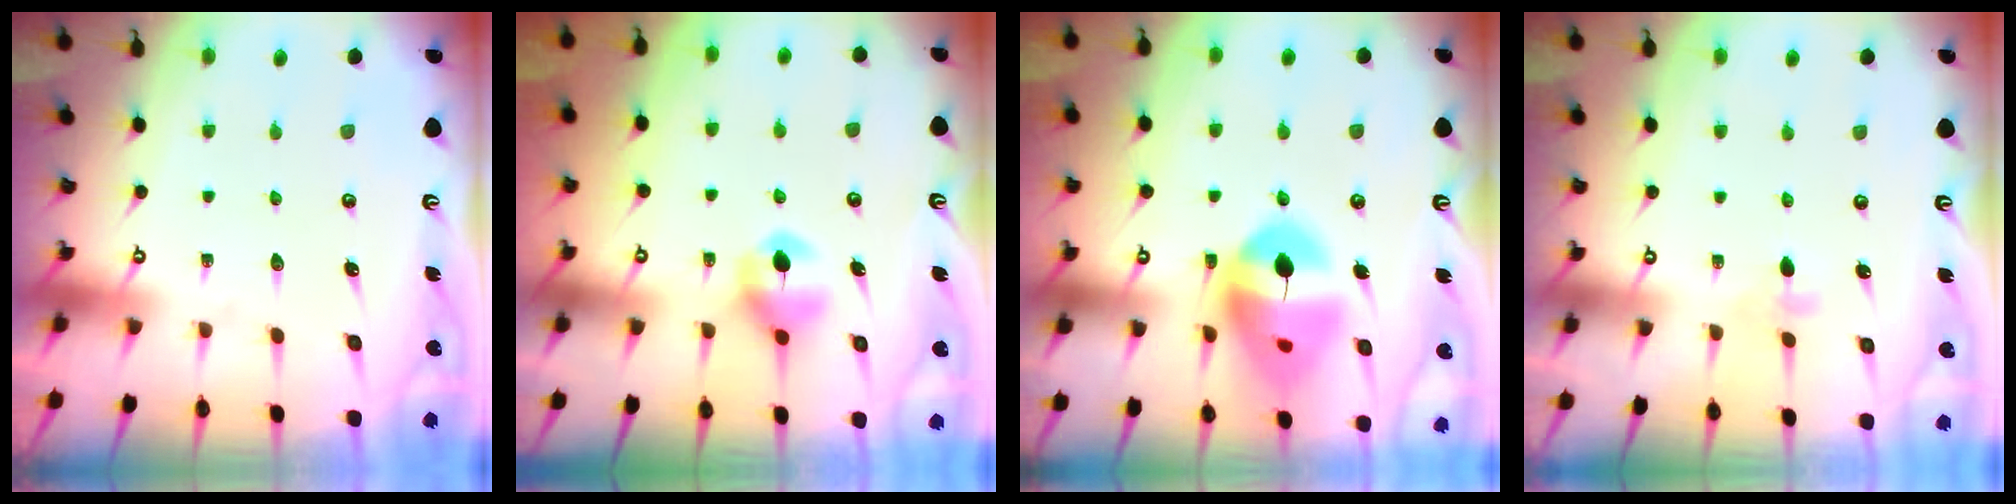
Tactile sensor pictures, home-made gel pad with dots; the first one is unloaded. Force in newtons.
{"total": 7.1, "press": 7.1, "slide": 0.6}
{"total": 16.8, "press": 16.7, "slide": 2.1}
{"total": 3.5, "press": 3.4, "slide": 0.8}